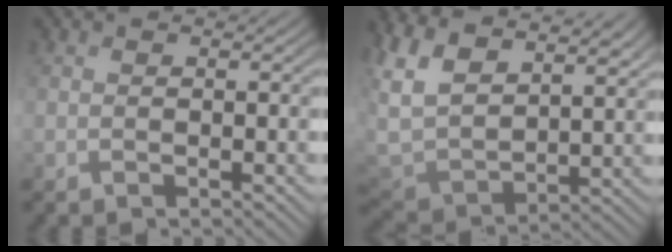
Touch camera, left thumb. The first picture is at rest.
{"total": 12.4, "force": [7.0, 6.6, 7.9], "torque": [-0.224, 0.019, 0.129]}